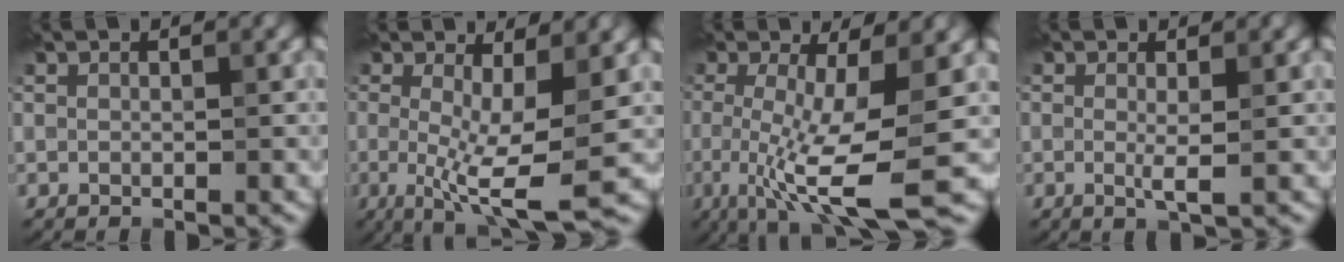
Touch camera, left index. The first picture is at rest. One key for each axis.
{"total": 7.7, "fx": -0.8, "fy": 2.0, "fz": 7.4, "tx": -0.125, "ty": -0.019, "tz": -0.013}
{"total": 9.5, "fx": -2.4, "fy": 2.3, "fz": 8.9, "tx": -0.162, "ty": -0.020, "tz": -0.042}
{"total": 1.6, "fx": 0.0, "fy": 0.2, "fz": 1.6, "tx": -0.032, "ty": -0.006, "tz": -0.003}